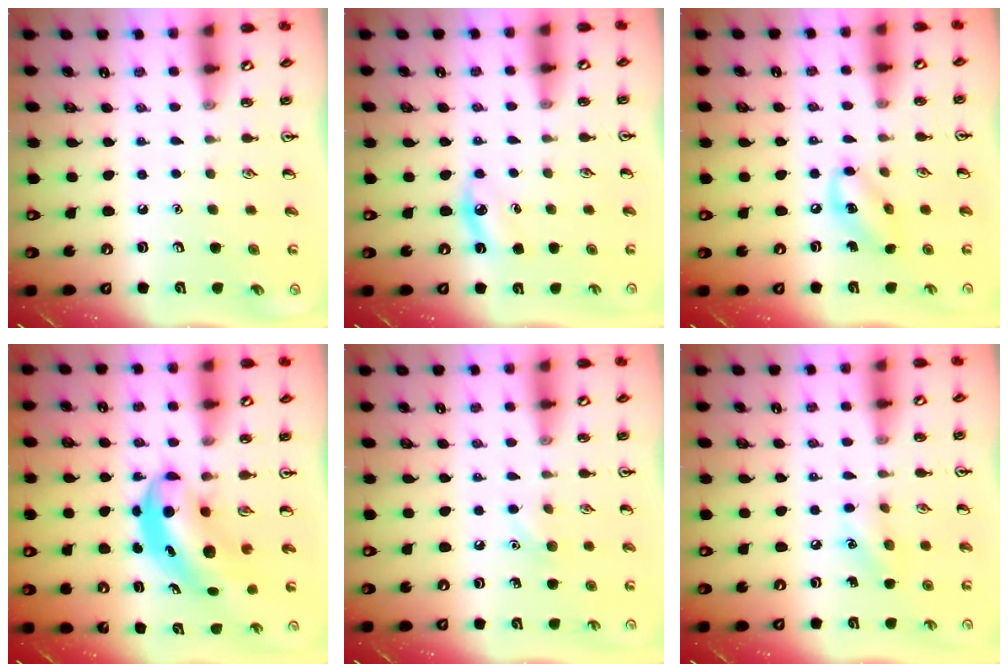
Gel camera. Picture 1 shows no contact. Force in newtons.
{"total": 4.9, "press": 4.7, "slide": 1.6}
{"total": 7.4, "press": 7.3, "slide": 1.1}
{"total": 5.7, "press": 5.4, "slide": 1.5}
{"total": 6.2, "press": 6.0, "slide": 1.7}
{"total": 6.2, "press": 6.0, "slide": 1.5}